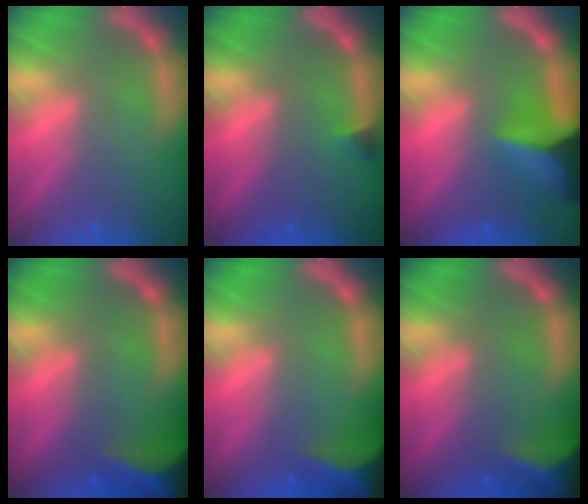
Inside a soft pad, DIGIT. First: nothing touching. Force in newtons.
{"total": 0.9}
{"total": 9.4}
{"total": 10.0}
{"total": 8.9}
{"total": 7.5}